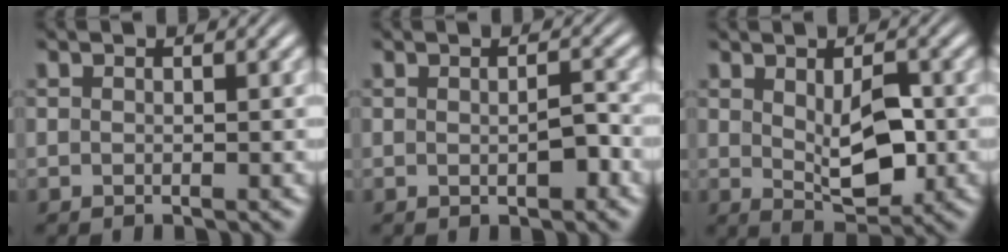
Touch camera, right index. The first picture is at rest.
{"total": 1.4, "force": [-0.5, 0.4, 1.2], "torque": [-0.014, -0.005, -0.009]}
{"total": 4.5, "force": [0.3, 1.8, 4.1], "torque": [-0.059, -0.019, 0.014]}